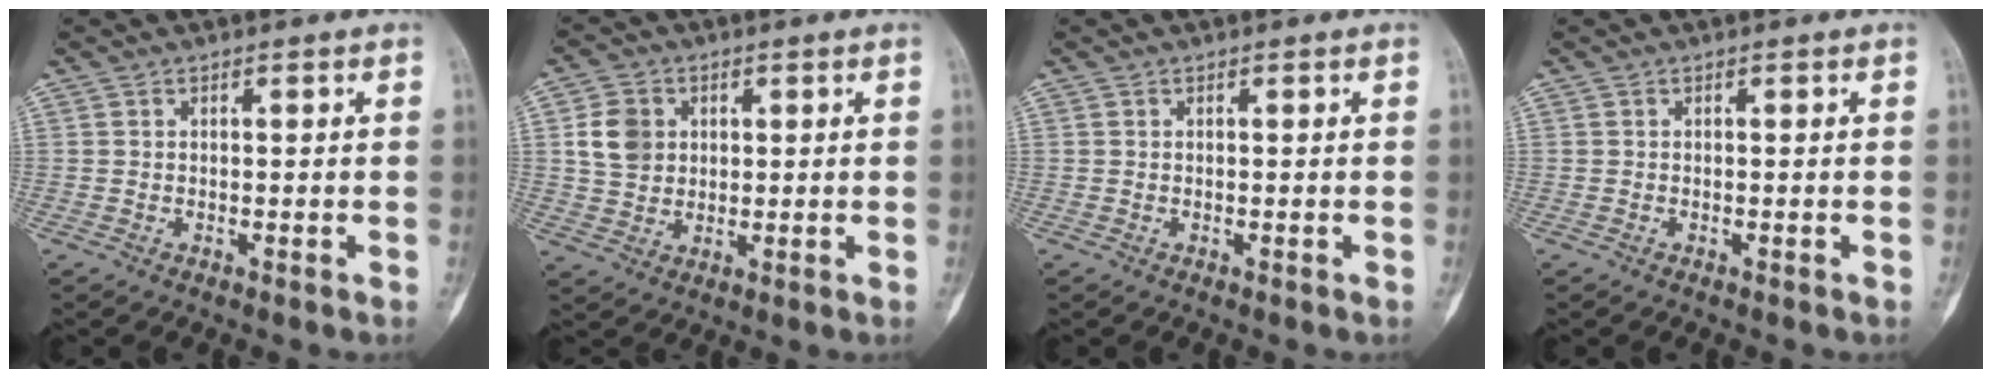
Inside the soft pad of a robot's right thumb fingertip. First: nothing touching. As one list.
[{"total": 6.9, "force": [1.6, 5.8, 3.5], "torque": [-0.049, -0.002, 0.030]}, {"total": 0.0}, {"total": 0.0}]